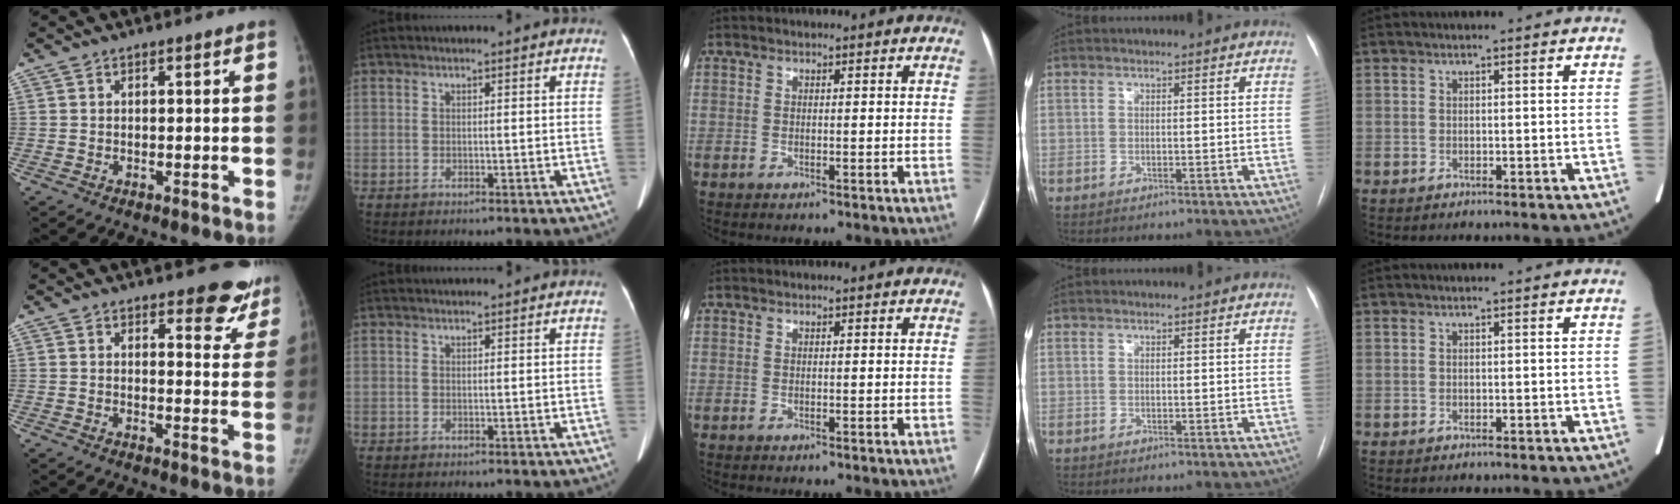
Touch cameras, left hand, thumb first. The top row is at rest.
{"thumb": {"total": 8.4, "force": [6.9, 3.4, 3.5], "torque": [0.003, -0.046, 0.069]}, "index": {"total": 1.3, "force": [1.3, 0.1, 0.3], "torque": [-0.004, 0.021, 0.025]}}